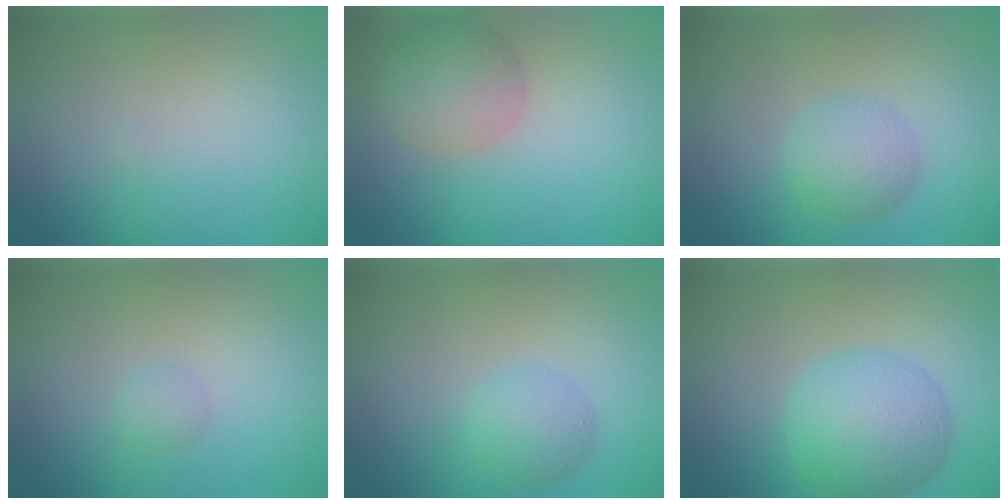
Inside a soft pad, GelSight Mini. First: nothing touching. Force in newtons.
{"total": 4.5, "press": 4.5, "slide": 0.2}
{"total": 3.1, "press": 3.1, "slide": 0.0}
{"total": 0.9, "press": 0.9, "slide": 0.1}
{"total": 2.4, "press": 2.4, "slide": 0.1}
{"total": 6.3, "press": 6.3, "slide": 0.2}